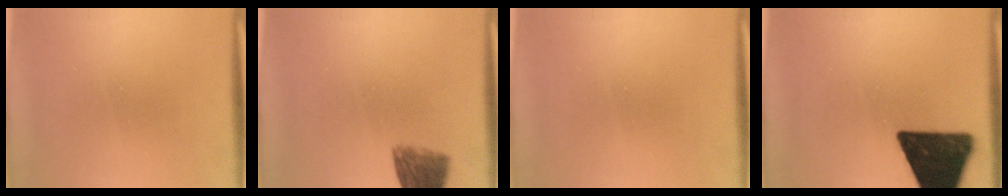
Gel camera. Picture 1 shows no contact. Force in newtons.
{"total": 6.0}
{"total": 0.0}
{"total": 17.4}